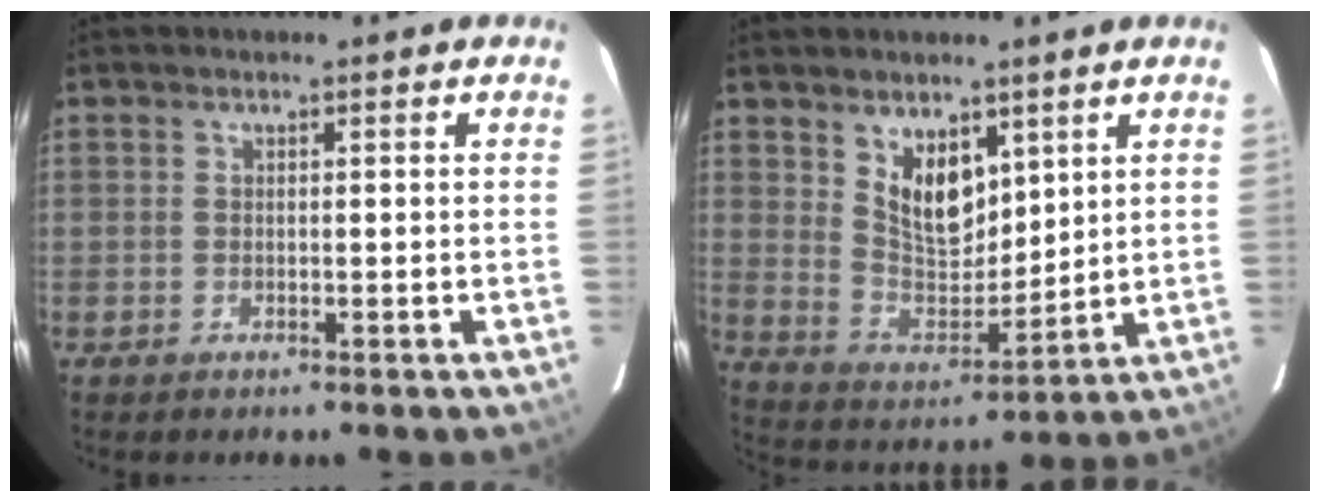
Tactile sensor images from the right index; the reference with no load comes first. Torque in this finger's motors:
{"motor_torque": [0.39, 0.25, 0.21, 0.08]}